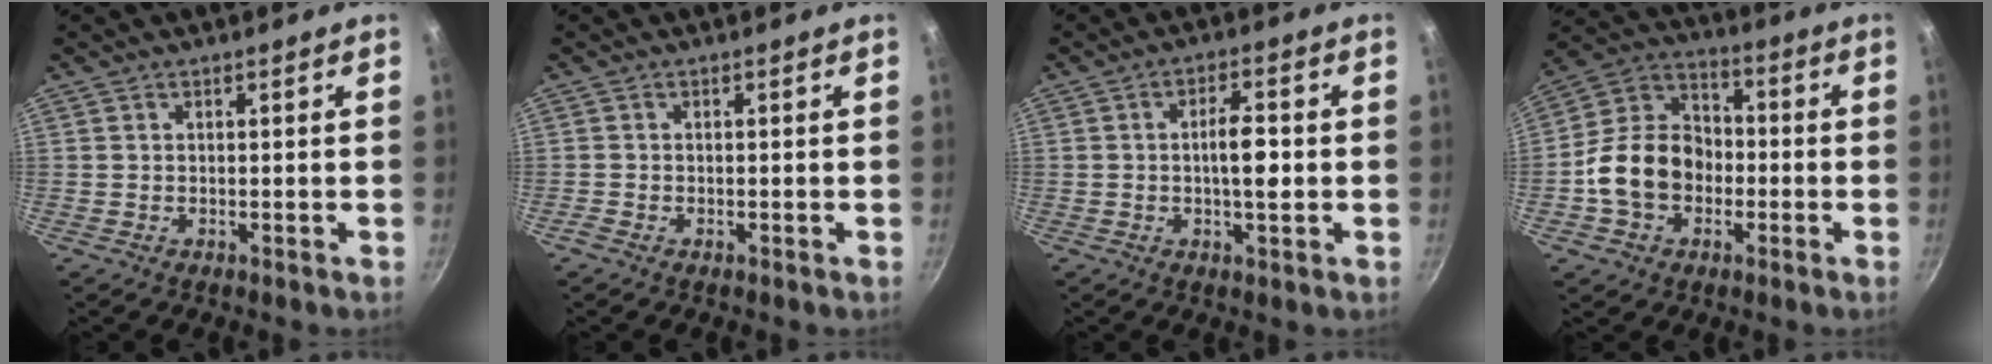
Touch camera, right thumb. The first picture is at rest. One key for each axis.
{"total": 0.7, "fx": -0.5, "fy": 0.4, "fz": 0.4, "tx": -0.013, "ty": 0.002, "tz": -0.014}
{"total": 6.3, "fx": -0.4, "fy": 2.1, "fz": 5.9, "tx": -0.090, "ty": 0.010, "tz": -0.011}
{"total": 14.9, "fx": -3.1, "fy": 11.6, "fz": 8.8, "tx": -0.124, "ty": 0.041, "tz": -0.072}